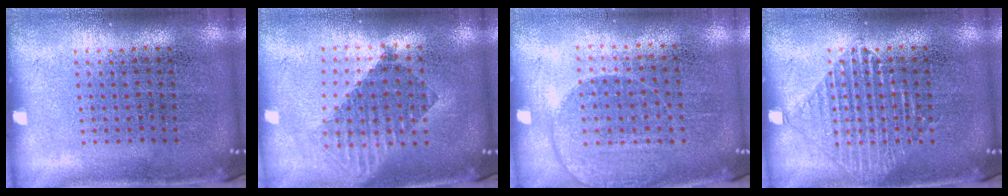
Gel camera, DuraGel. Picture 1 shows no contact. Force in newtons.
{"total": 1.6, "press": 1.3, "slide": 0.9}
{"total": 1.4, "press": 1.3, "slide": 0.5}
{"total": 1.9, "press": 1.8, "slide": 0.4}